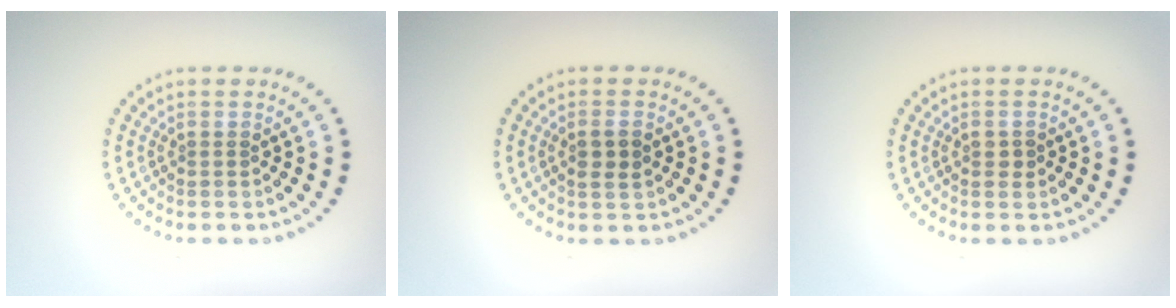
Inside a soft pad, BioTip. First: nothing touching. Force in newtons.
{"total": 1.8, "press": 1.7, "slide": 0.4}
{"total": 1.0, "press": 1.0, "slide": 0.2}